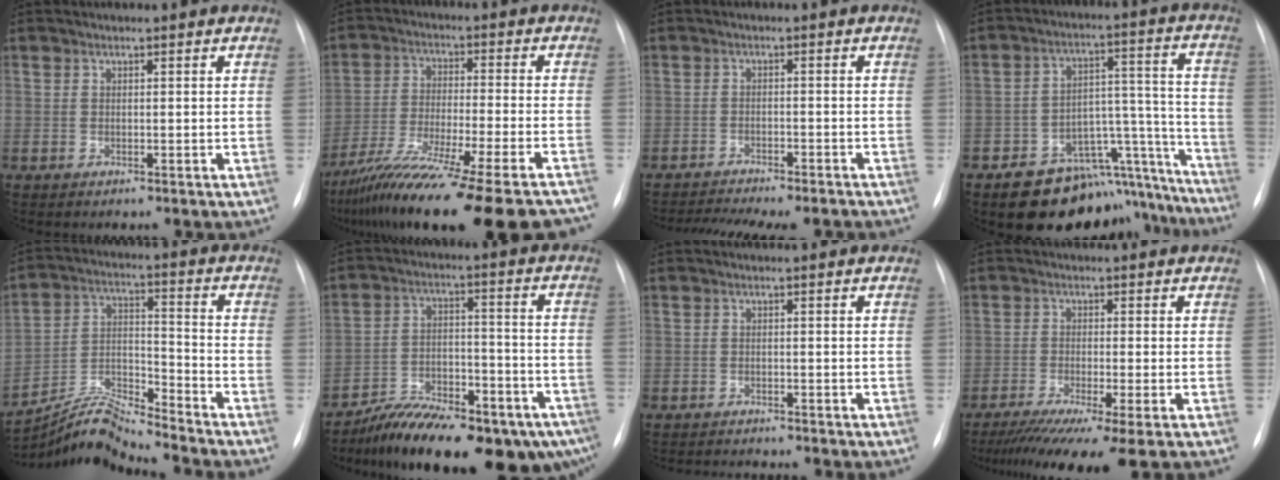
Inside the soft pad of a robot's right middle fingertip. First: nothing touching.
{"total": 25.4, "force": [-21.2, 0.5, 13.9], "torque": [-0.177, -0.063, -0.321]}
{"total": 12.6, "force": [-11.3, 1.9, 5.2], "torque": [-0.085, -0.003, -0.146]}
{"total": 16.7, "force": [-14.3, 7.2, 4.8], "torque": [-0.013, 0.080, -0.191]}
{"total": 8.8, "force": [-8.7, -1.3, 1.0], "torque": [-0.031, 0.022, -0.162]}
{"total": 20.6, "force": [-15.0, 6.9, 12.4], "torque": [-0.143, 0.026, -0.222]}
{"total": 4.0, "force": [-3.9, 0.0, 0.7], "torque": [-0.006, -0.011, -0.058]}
{"total": 10.8, "force": [-7.9, -0.3, 7.5], "torque": [-0.117, -0.032, -0.125]}